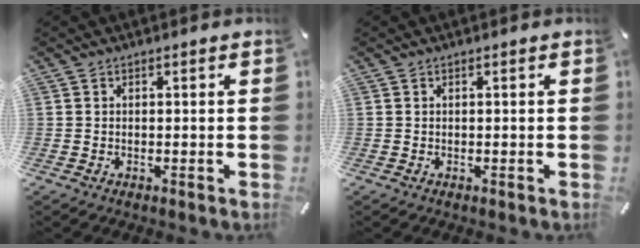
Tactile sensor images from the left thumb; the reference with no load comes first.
{"total": 0.0}